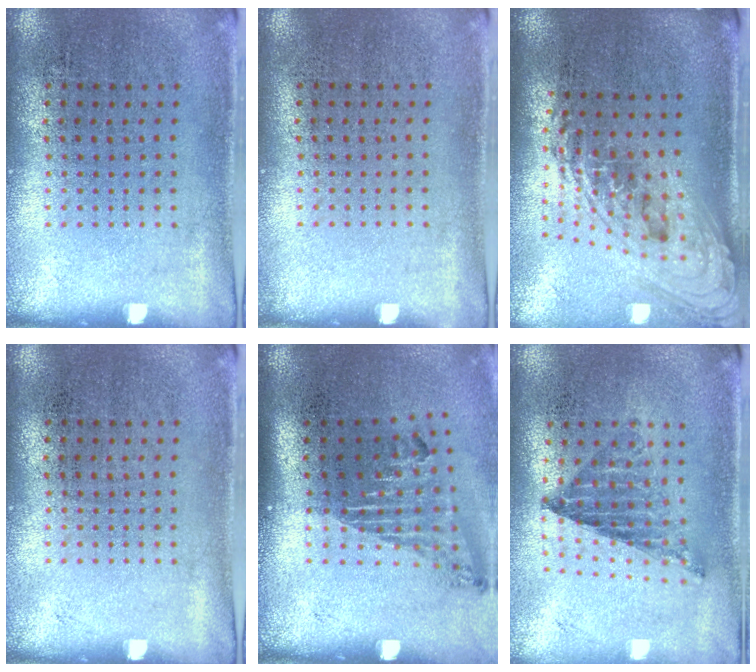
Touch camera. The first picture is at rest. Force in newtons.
{"total": 0.0}
{"total": 2.4, "press": 1.7, "slide": 1.7}
{"total": 0.0}
{"total": 1.7, "press": 1.1, "slide": 1.3}
{"total": 0.9, "press": 0.9, "slide": 0.0}